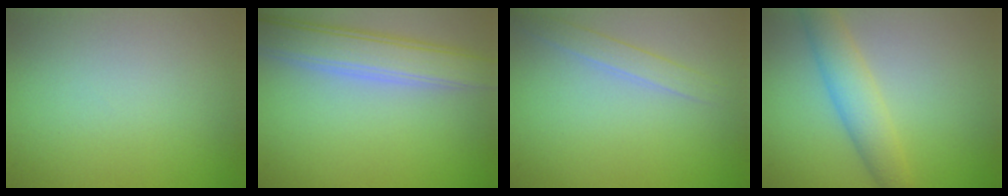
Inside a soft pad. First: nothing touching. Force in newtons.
{"total": 5.1, "press": 5.1, "slide": 0.3}
{"total": 1.7, "press": 1.7, "slide": 0.1}
{"total": 3.9, "press": 3.9, "slide": 0.2}